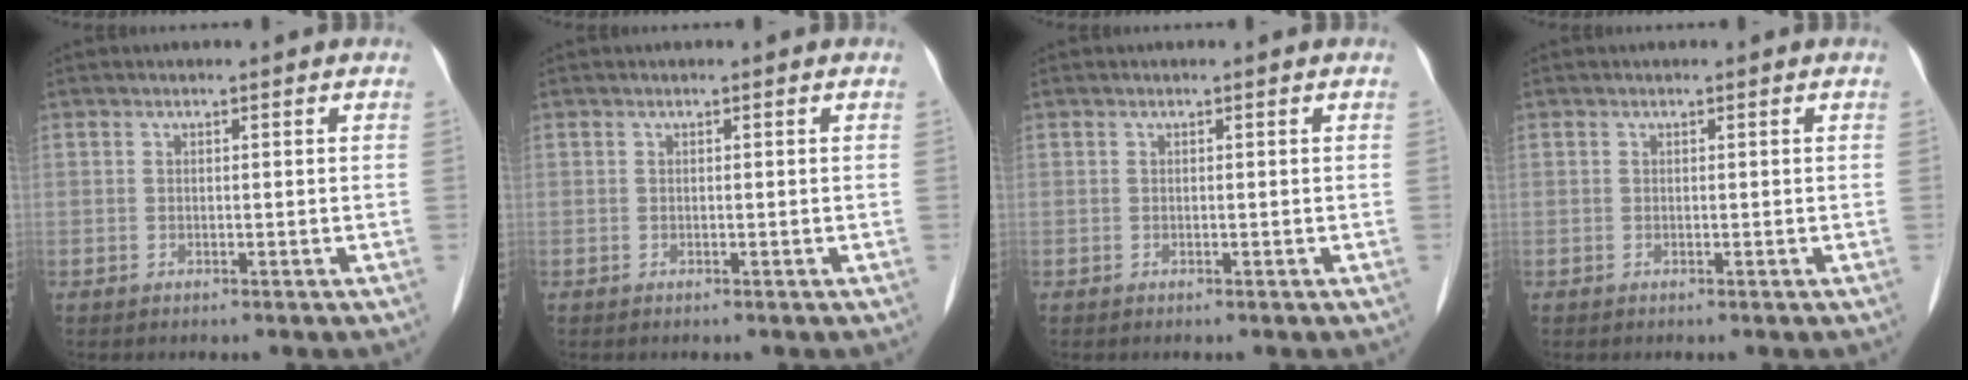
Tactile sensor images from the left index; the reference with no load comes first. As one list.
[{"total": 0.0}, {"total": 0.0}, {"total": 0.0}]